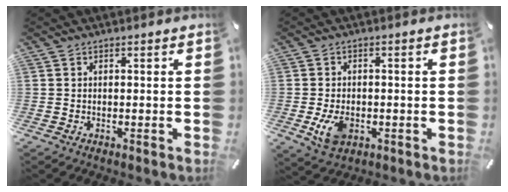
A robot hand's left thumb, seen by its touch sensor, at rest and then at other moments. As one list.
[{"total": 6.3, "force": [-1.8, 4.1, 4.4], "torque": [-0.097, -0.003, -0.035]}]